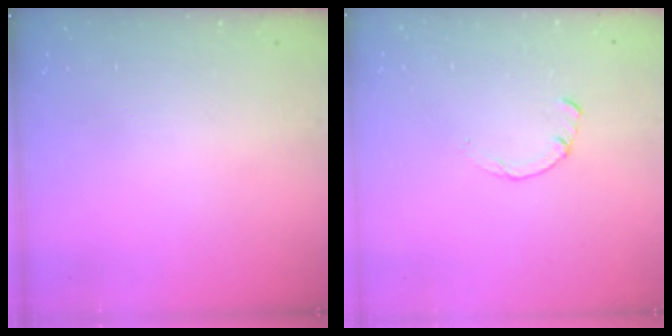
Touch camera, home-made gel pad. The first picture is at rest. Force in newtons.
{"total": 2.2, "press": 2.2, "slide": 0.3}